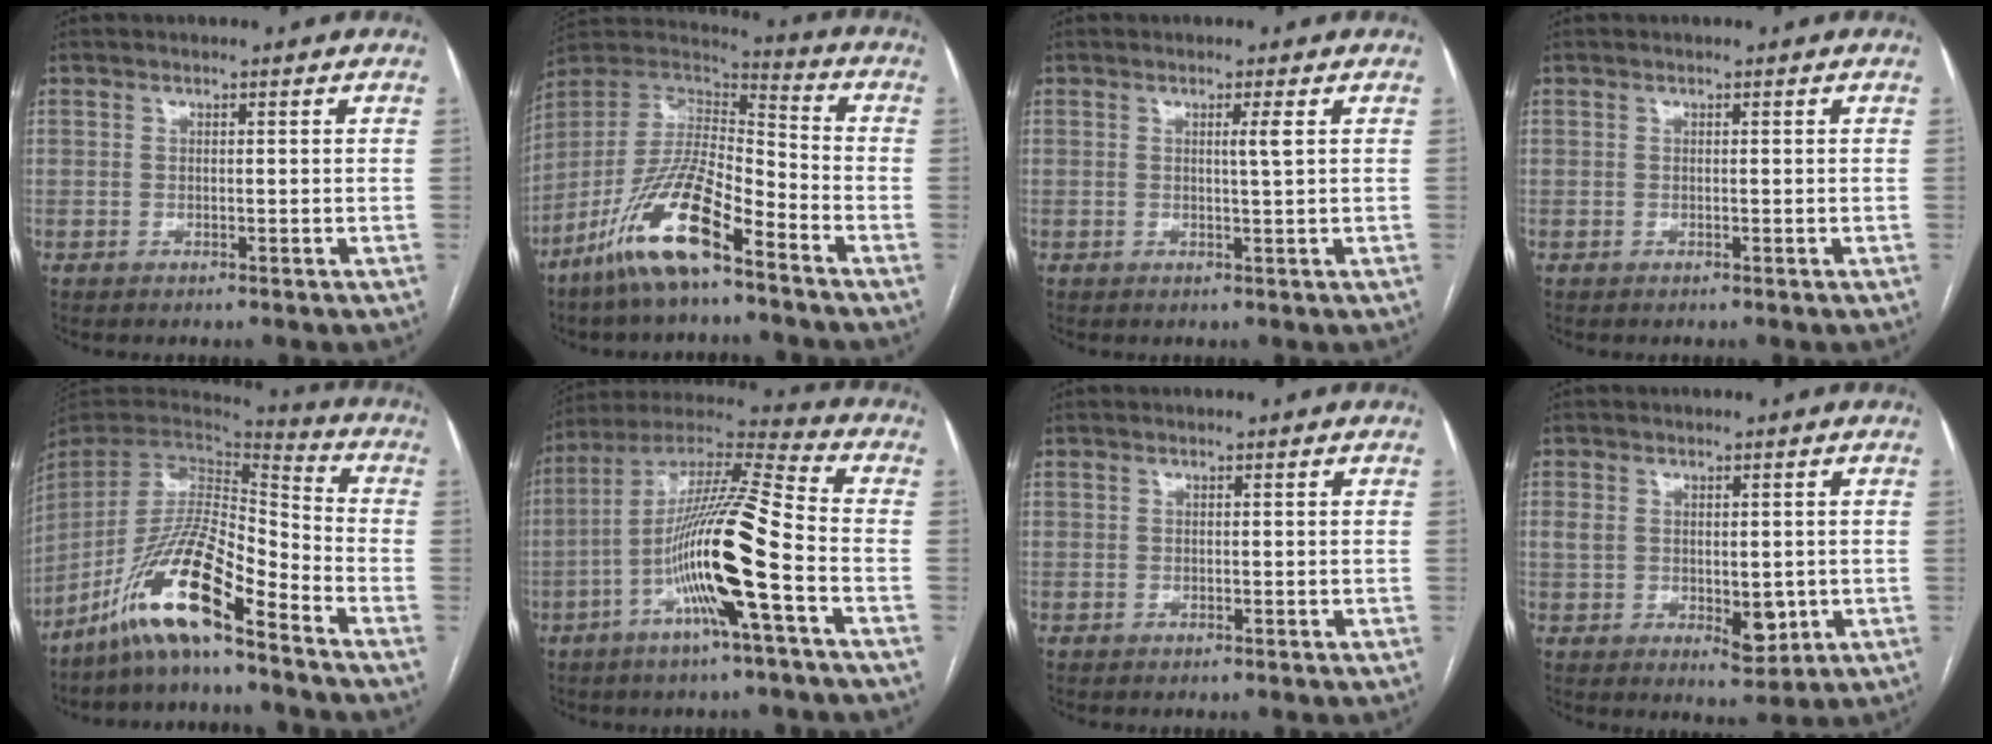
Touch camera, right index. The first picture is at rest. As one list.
[{"total": 15.7, "force": [-9.7, 3.5, 11.8], "torque": [-0.234, 0.000, -0.181]}, {"total": 1.6, "force": [0.5, -0.5, 1.5], "torque": [-0.028, -0.003, 0.009]}, {"total": 0.0}, {"total": 14.6, "force": [-9.9, 1.8, 10.6], "torque": [-0.206, -0.001, -0.184]}, {"total": 17.3, "force": [-5.2, 0.4, 16.5], "torque": [-0.311, 0.003, -0.100]}, {"total": 0.0}, {"total": 6.6, "force": [-0.5, 3.8, 5.4], "torque": [-0.077, -0.001, 0.010]}]